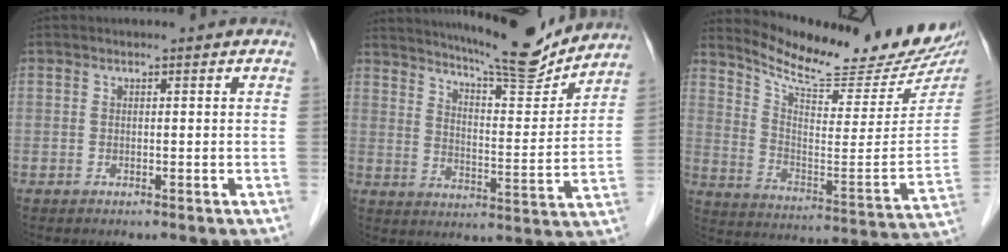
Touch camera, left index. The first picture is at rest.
{"total": 16.0, "force": [14.8, 1.3, 6.1], "torque": [-0.101, -0.026, 0.209]}
{"total": 21.9, "force": [19.7, 2.3, 9.2], "torque": [-0.149, -0.076, 0.277]}